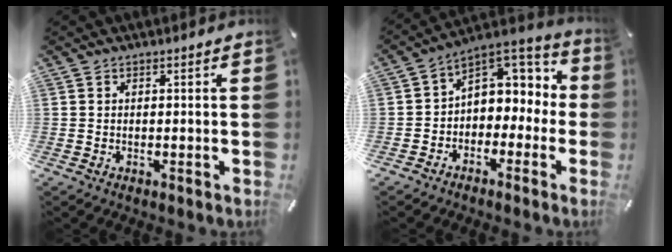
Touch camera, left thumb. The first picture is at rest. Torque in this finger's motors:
{"motor_torque": [-0.44, 1.24, 0.48, 0.35, 0.07]}